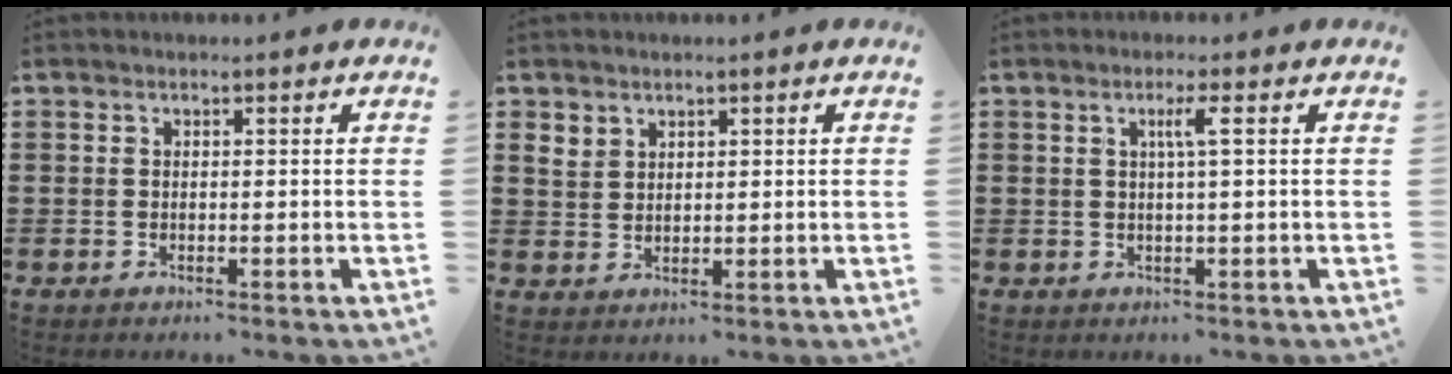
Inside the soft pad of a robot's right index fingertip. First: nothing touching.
{"total": 2.6, "force": [1.8, 1.9, 0.5], "torque": [-0.019, 0.009, 0.034]}
{"total": 2.5, "force": [0.6, -0.2, 2.5], "torque": [-0.048, -0.002, 0.006]}